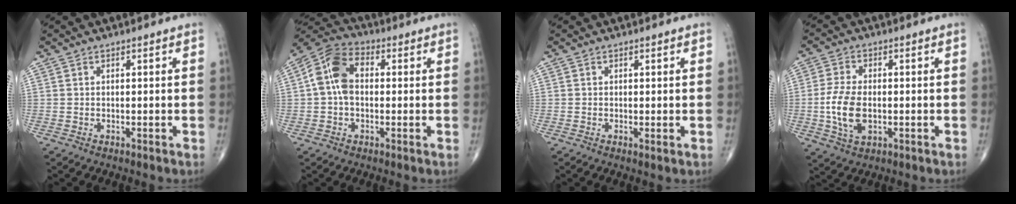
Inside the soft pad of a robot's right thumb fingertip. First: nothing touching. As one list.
[{"total": 9.2, "force": [0.5, 6.1, 6.9], "torque": [-0.130, 0.030, -0.001]}, {"total": 0.6, "force": [0.0, 0.1, 0.6], "torque": [-0.014, -0.004, -0.003]}, {"total": 8.4, "force": [-1.1, 4.8, 6.8], "torque": [-0.141, -0.001, -0.020]}]